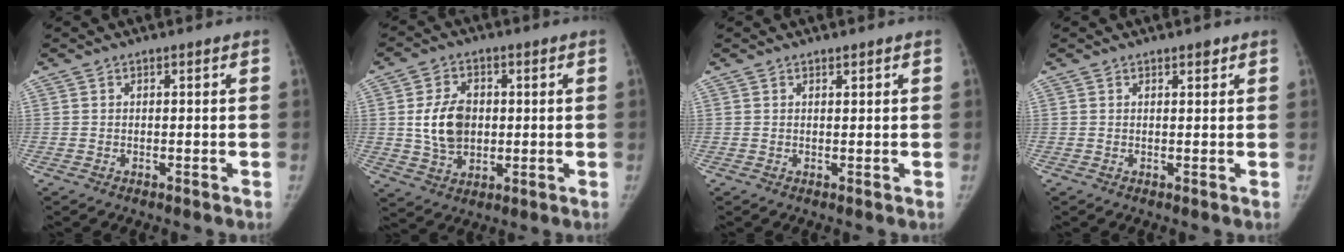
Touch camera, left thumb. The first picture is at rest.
{"total": 9.7, "force": [0.8, 7.2, 6.5], "torque": [-0.094, -0.003, 0.020]}
{"total": 0.7, "force": [0.6, 0.3, 0.3], "torque": [-0.003, -0.004, 0.009]}
{"total": 1.3, "force": [0.9, 0.5, 0.7], "torque": [-0.003, -0.004, 0.012]}